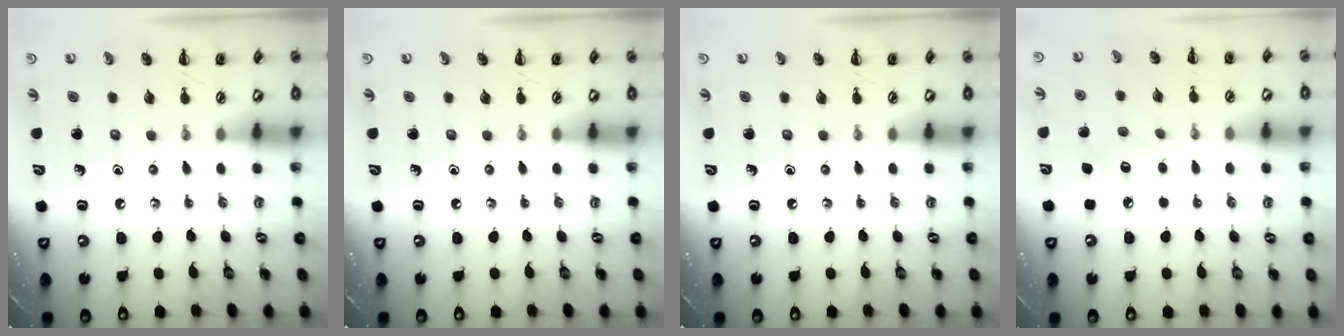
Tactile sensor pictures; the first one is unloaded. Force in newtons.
{"total": 0.0}
{"total": 0.0}
{"total": 6.8, "press": 6.6, "slide": 1.7}